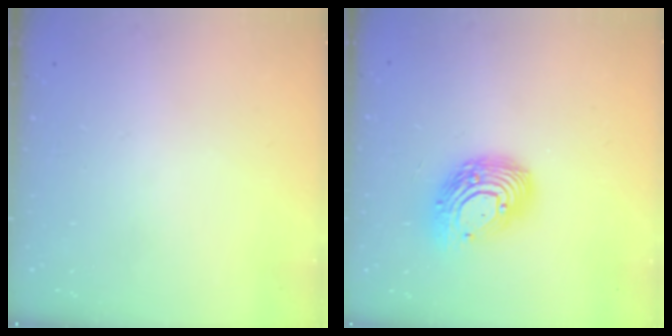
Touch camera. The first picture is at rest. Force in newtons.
{"total": 15.3, "press": 15.3, "slide": 1.2}